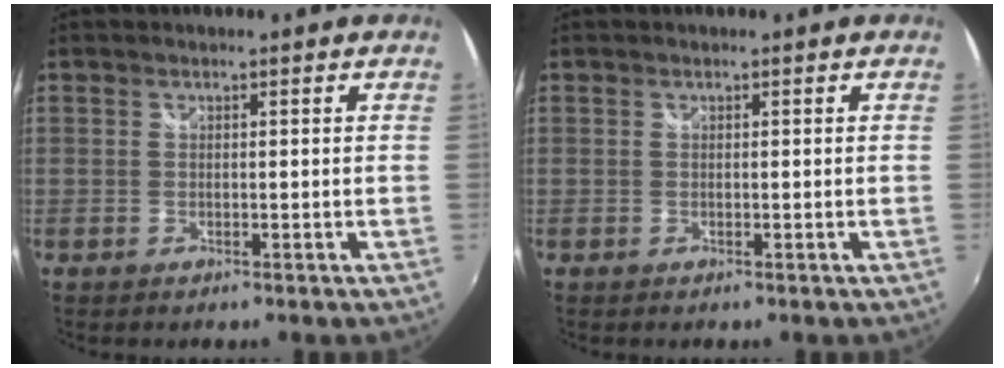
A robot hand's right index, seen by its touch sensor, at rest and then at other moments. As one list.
[{"total": 0.0}]